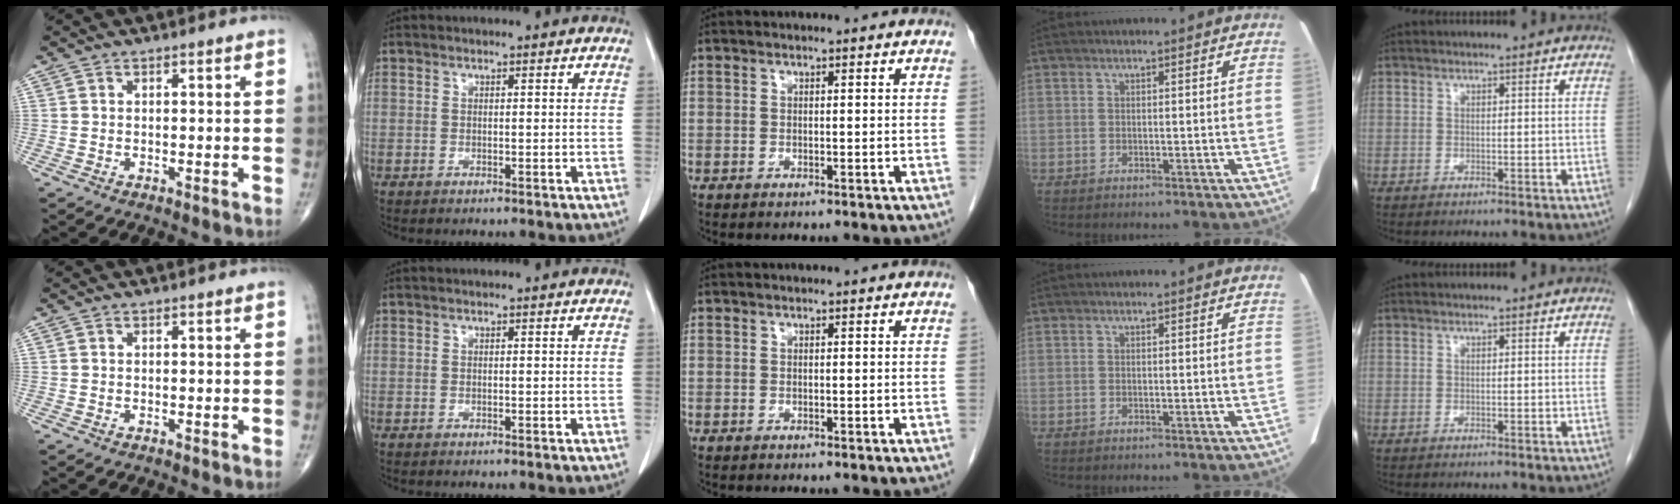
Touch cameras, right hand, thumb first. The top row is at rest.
{}